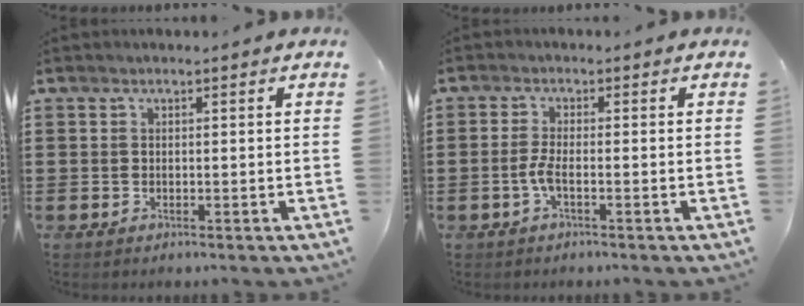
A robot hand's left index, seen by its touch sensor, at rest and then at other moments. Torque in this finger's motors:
{"motor_torque": [0.25, 0.25, 0.10, 0.06]}